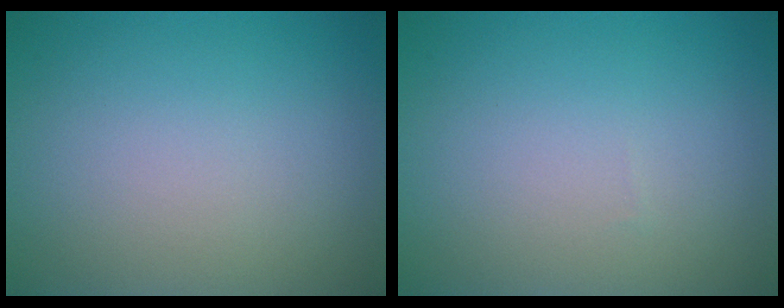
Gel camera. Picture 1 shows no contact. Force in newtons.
{"total": 0.0}